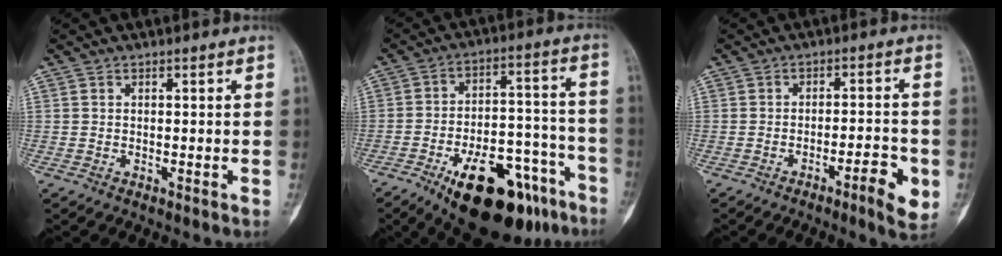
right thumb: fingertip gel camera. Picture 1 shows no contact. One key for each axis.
{"total": 22.6, "fx": -13.7, "fy": 9.5, "fz": 15.2, "tx": -0.176, "ty": 0.075, "tz": -0.204}
{"total": 6.5, "fx": -2.7, "fy": 1.3, "fz": 5.8, "tx": -0.079, "ty": 0.015, "tz": -0.037}